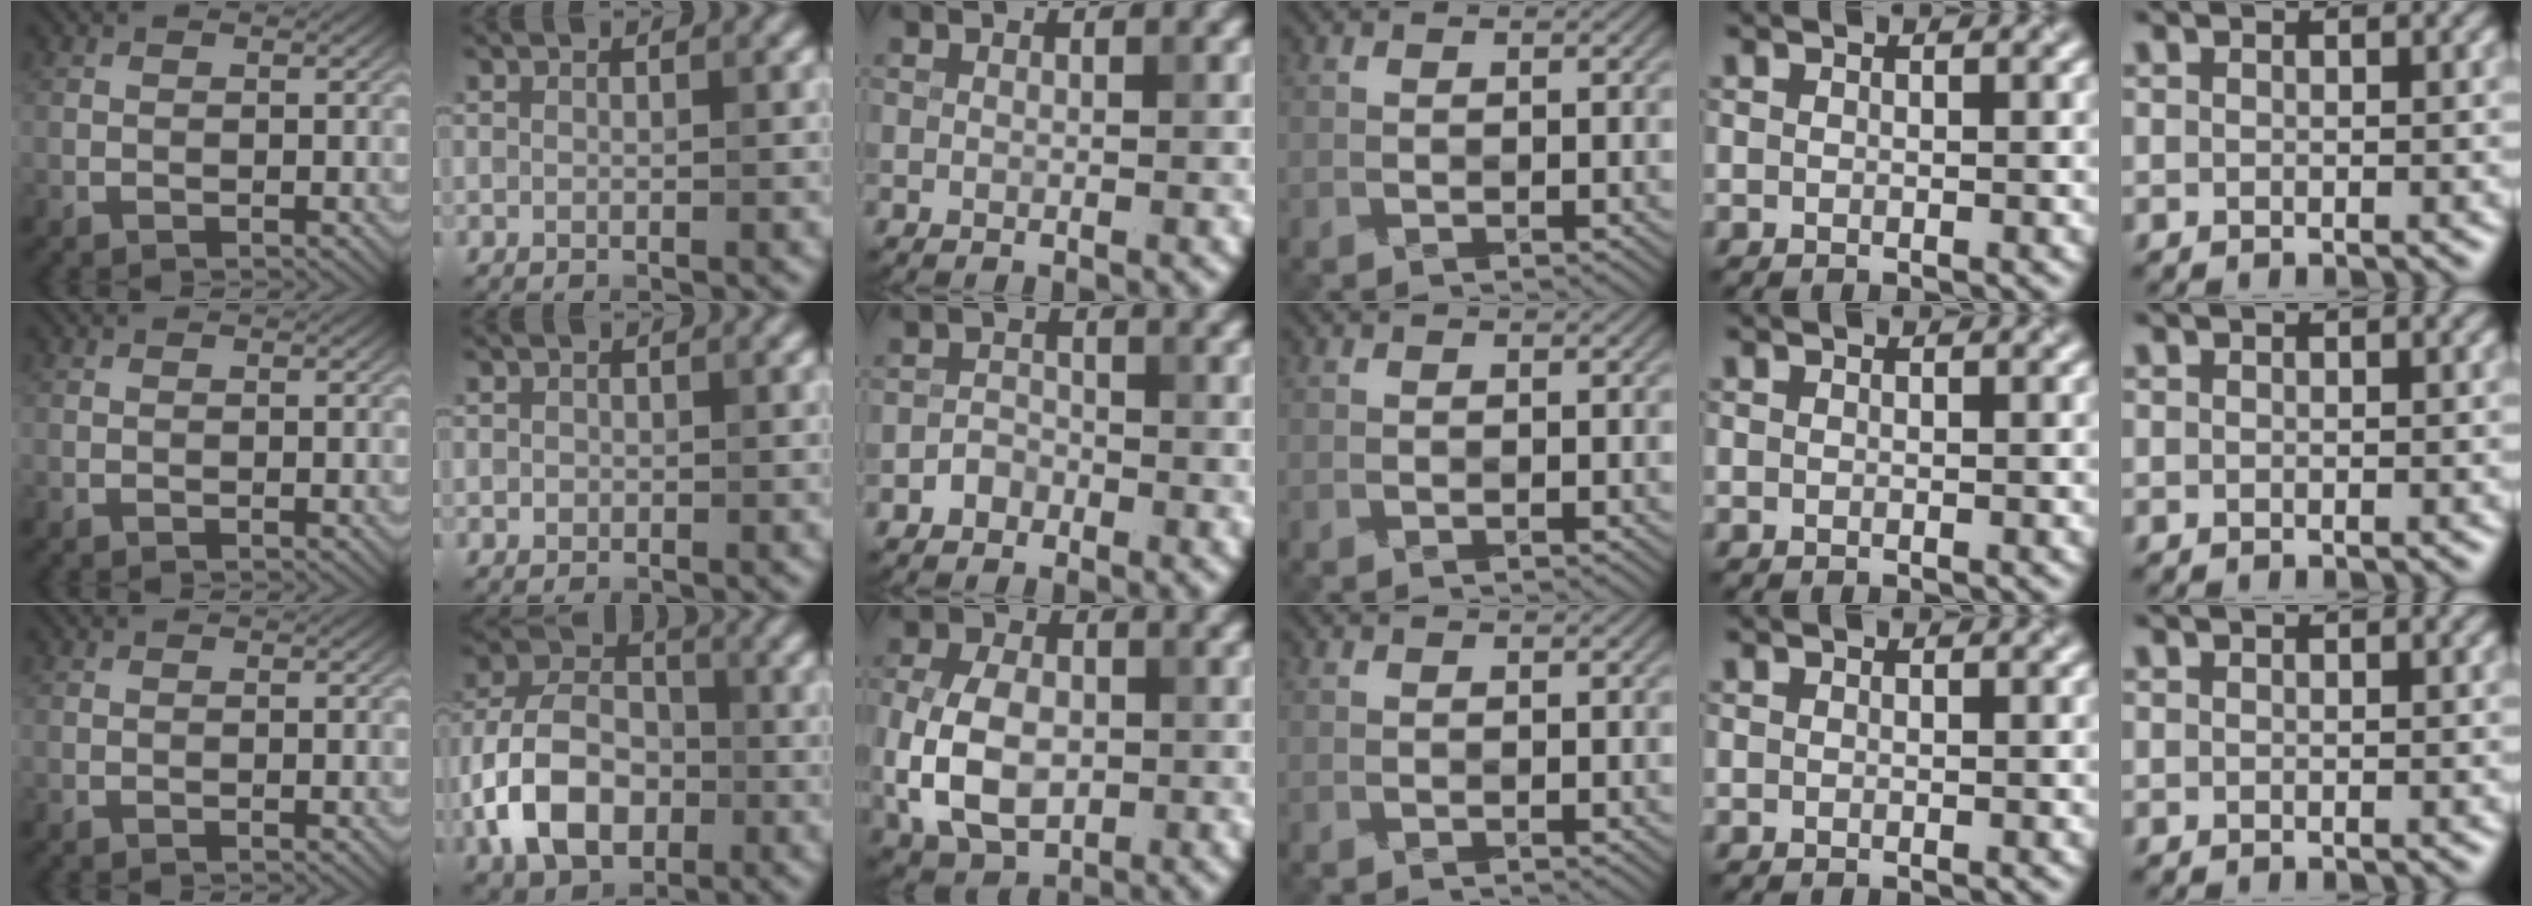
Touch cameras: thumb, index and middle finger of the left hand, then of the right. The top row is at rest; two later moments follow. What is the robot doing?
{"motion": "fold", "object": "origami paper"}